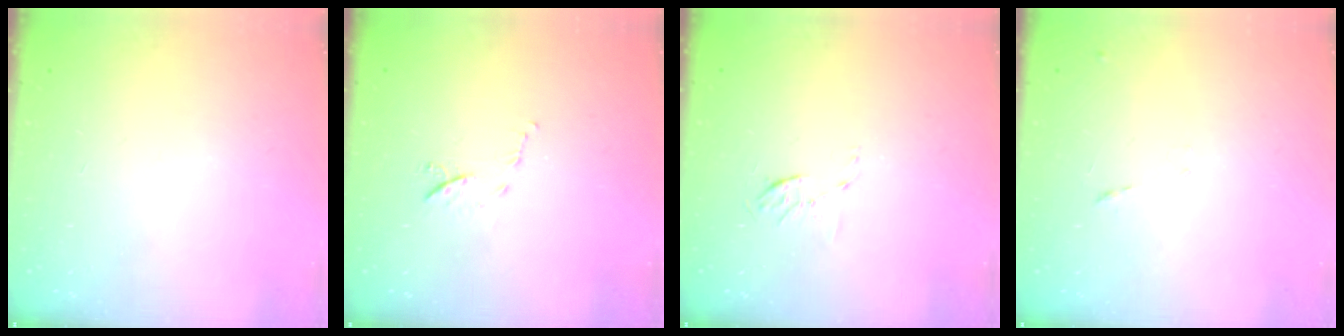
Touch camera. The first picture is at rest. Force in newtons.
{"total": 7.0, "press": 7.0, "slide": 0.7}
{"total": 4.0, "press": 3.7, "slide": 1.4}
{"total": 7.5, "press": 7.4, "slide": 0.6}